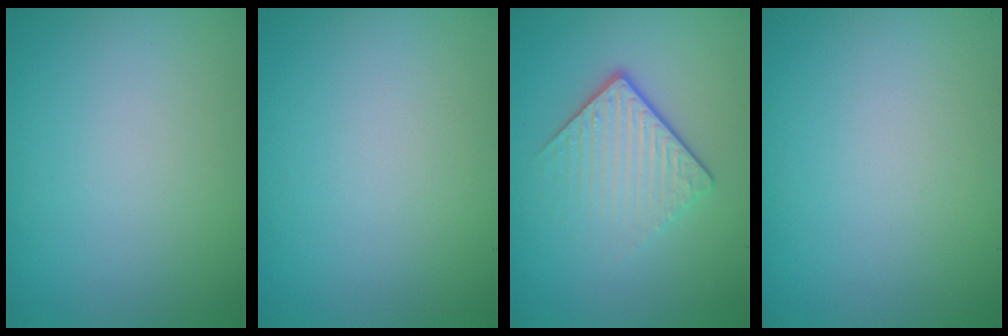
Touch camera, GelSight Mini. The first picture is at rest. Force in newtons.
{"total": 0.0}
{"total": 4.2, "press": 2.6, "slide": 3.3}
{"total": 0.0}